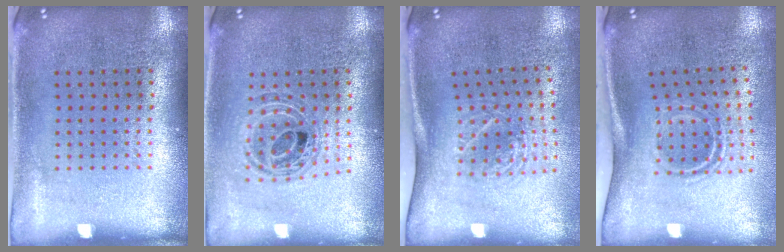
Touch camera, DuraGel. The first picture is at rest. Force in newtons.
{"total": 0.9, "press": 0.9, "slide": 0.2}
{"total": 1.8, "press": 1.3, "slide": 1.4}
{"total": 1.8, "press": 1.1, "slide": 1.5}